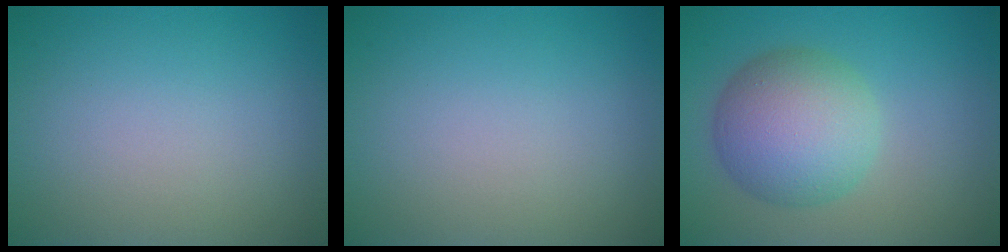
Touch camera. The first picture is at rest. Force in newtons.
{"total": 0.0}
{"total": 6.9, "press": 6.9, "slide": 0.2}